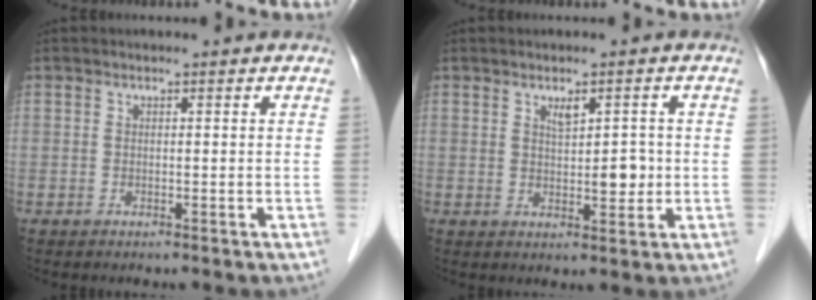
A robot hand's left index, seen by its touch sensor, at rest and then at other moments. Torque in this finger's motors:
{"motor_torque": [0.36, -0.33, 0.21, 0.05]}